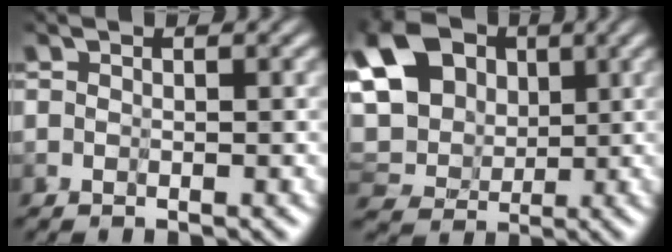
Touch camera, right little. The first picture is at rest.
{"total": 7.9, "force": [2.1, 6.3, 4.1], "torque": [-0.081, 0.013, 0.019]}